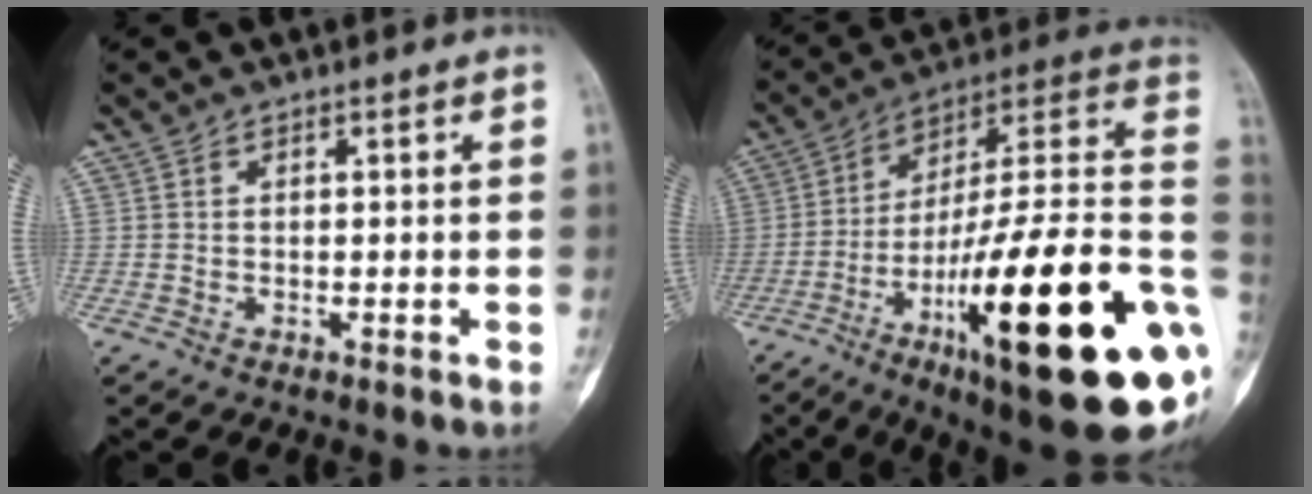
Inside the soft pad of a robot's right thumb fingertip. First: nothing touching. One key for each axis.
{"total": 34.4, "fx": -8.7, "fy": 7.4, "fz": 32.4, "tx": -0.406, "ty": 0.041, "tz": -0.141}